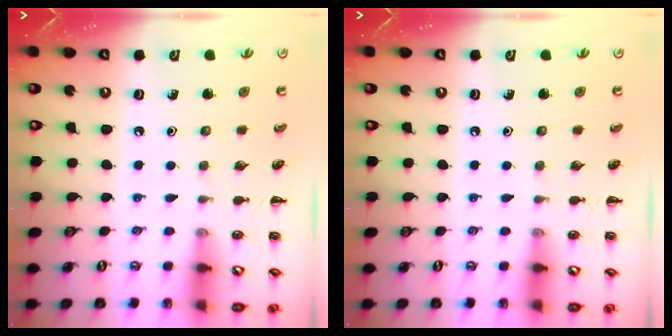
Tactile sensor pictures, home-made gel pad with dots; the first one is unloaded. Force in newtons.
{"total": 0.0}